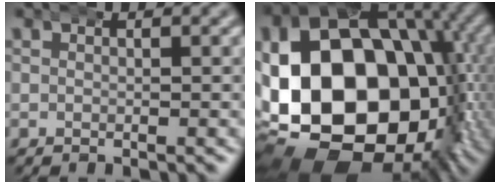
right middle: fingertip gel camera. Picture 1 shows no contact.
{"total": 31.4, "force": [-4.3, 23.0, 20.9], "torque": [-0.389, -0.096, -0.036]}